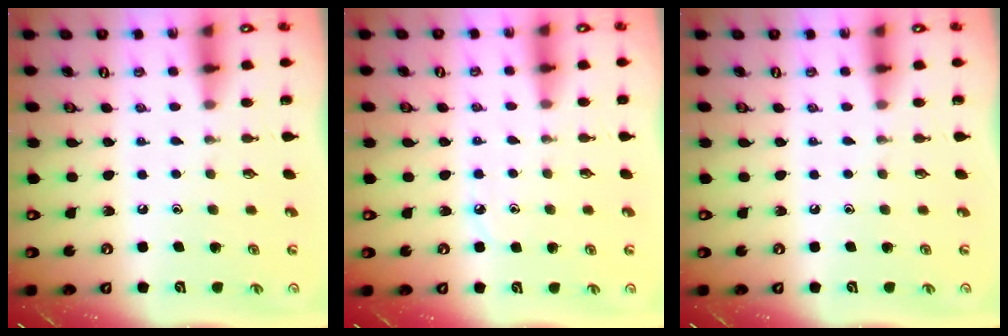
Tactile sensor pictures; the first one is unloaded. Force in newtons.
{"total": 3.7, "press": 3.7, "slide": 0.6}
{"total": 0.0}